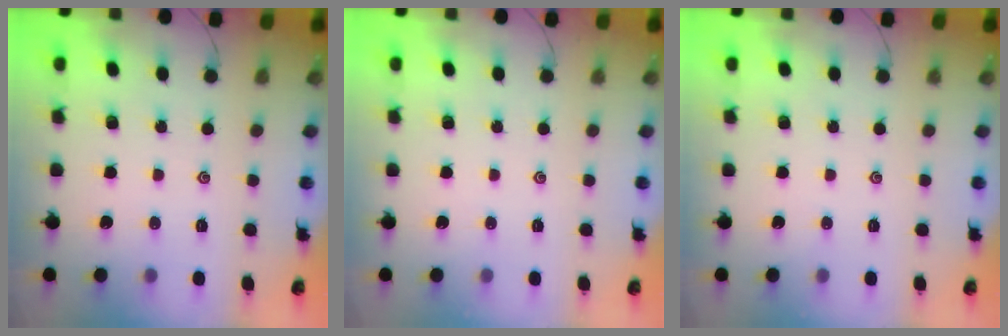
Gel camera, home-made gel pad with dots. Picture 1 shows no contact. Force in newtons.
{"total": 0.0}
{"total": 0.0}